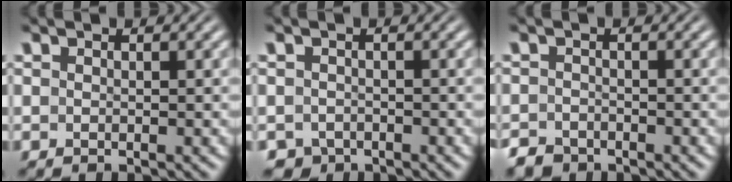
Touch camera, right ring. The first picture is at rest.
{"total": 2.9, "force": [-2.4, 1.6, 0.1], "torque": [-0.006, -0.022, -0.035]}
{"total": 2.6, "force": [-2.4, 0.8, -0.1], "torque": [0.000, -0.019, -0.036]}